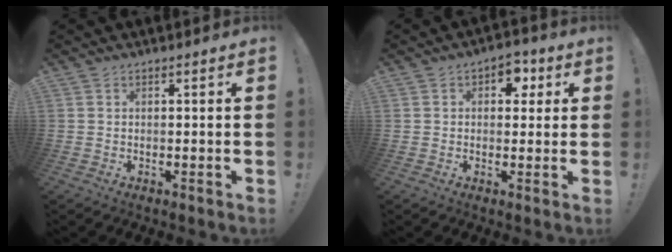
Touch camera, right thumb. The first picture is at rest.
{"total": 5.5, "force": [1.7, 4.3, 3.0], "torque": [-0.023, -0.004, 0.025]}